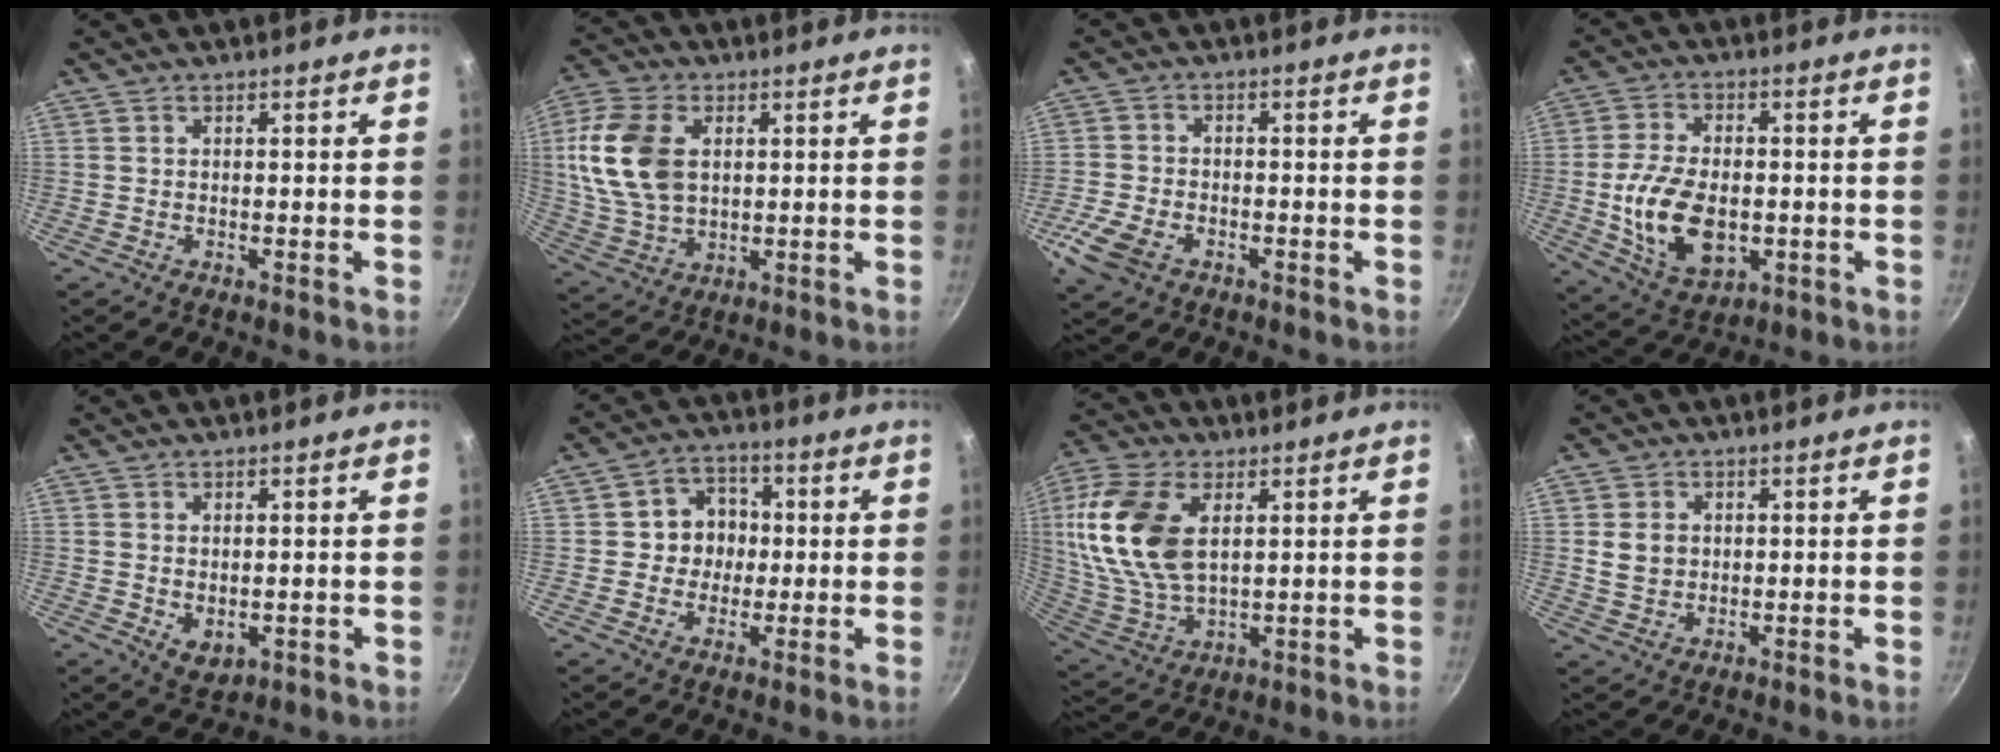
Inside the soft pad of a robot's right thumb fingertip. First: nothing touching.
{"total": 14.8, "force": [2.7, 9.7, 10.8], "torque": [-0.204, -0.004, 0.056]}
{"total": 7.8, "force": [-3.6, 4.9, 4.8], "torque": [-0.109, 0.011, -0.071]}
{"total": 14.5, "force": [-2.0, 8.9, 11.2], "torque": [-0.196, 0.003, -0.025]}
{"total": 4.1, "force": [0.0, 2.9, 2.9], "torque": [-0.041, -0.013, 0.009]}
{"total": 7.6, "force": [0.2, 7.0, 2.9], "torque": [0.003, 0.010, -0.007]}
{"total": 18.5, "force": [4.8, 10.7, 14.4], "torque": [-0.288, -0.017, 0.097]}
{"total": 4.7, "force": [0.7, 4.0, 2.4], "torque": [-0.032, 0.000, 0.015]}